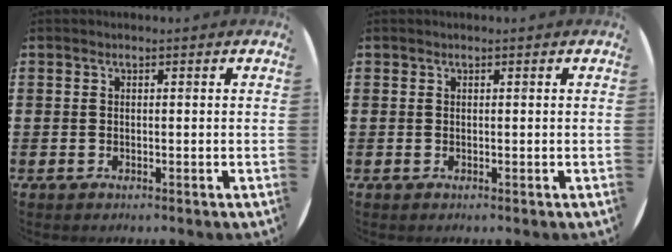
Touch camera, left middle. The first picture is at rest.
{"total": 0.0}